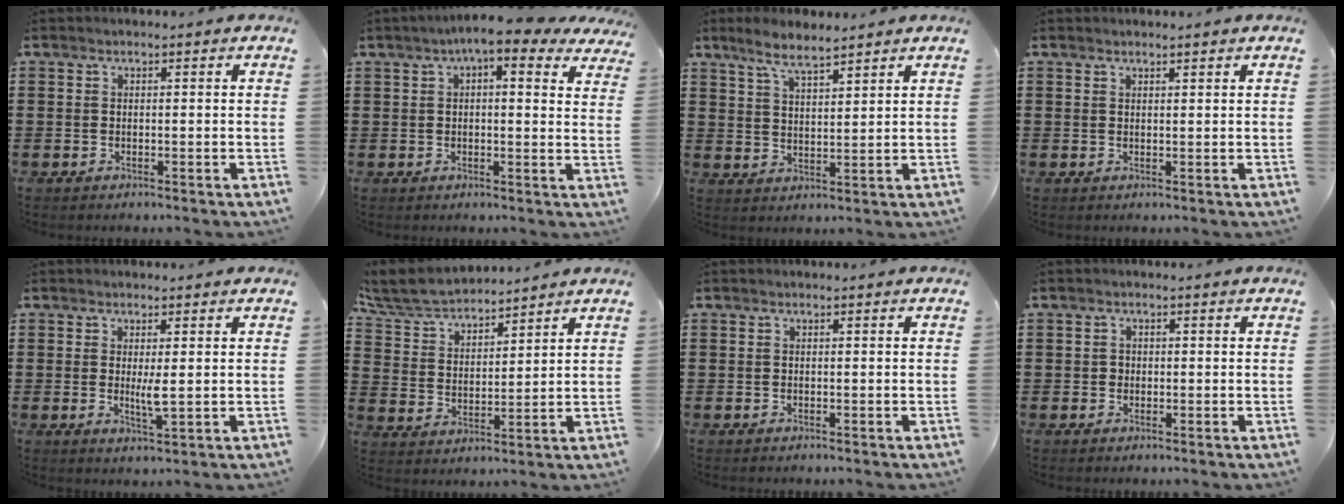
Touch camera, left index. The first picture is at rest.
{"total": 6.0, "force": [3.9, 1.1, 4.4], "torque": [-0.088, -0.004, 0.064]}
{"total": 5.4, "force": [4.5, 0.8, 2.7], "torque": [-0.065, -0.004, 0.083]}
{"total": 0.9, "force": [0.9, 0.1, 0.2], "torque": [-0.005, -0.001, 0.018]}
{"total": 3.3, "force": [0.4, 0.5, 3.2], "torque": [-0.053, -0.008, 0.006]}
{"total": 6.7, "force": [6.2, 1.7, 1.9], "torque": [-0.068, -0.027, 0.111]}
{"total": 0.0}
{"total": 1.0, "force": [0.1, 0.9, 0.2], "torque": [-0.007, 0.005, 0.002]}